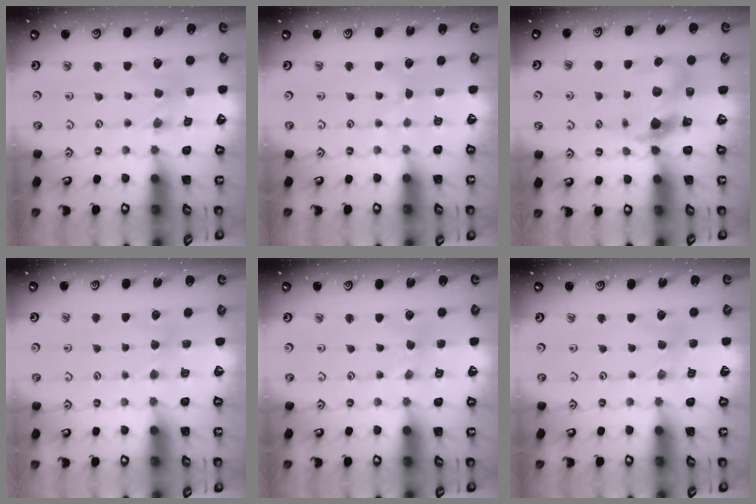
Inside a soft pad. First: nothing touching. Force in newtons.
{"total": 2.5, "press": 2.5, "slide": 0.4}
{"total": 6.9, "press": 6.8, "slide": 1.0}
{"total": 3.7, "press": 3.7, "slide": 0.5}
{"total": 1.1, "press": 1.1, "slide": 0.3}
{"total": 2.5, "press": 2.5, "slide": 0.4}